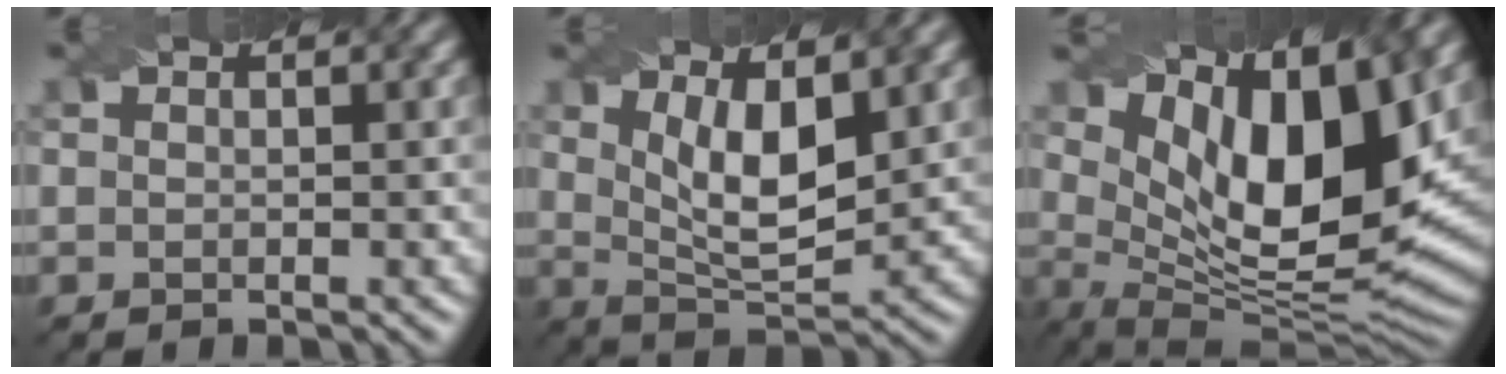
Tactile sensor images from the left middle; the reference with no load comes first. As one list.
[{"total": 5.9, "force": [2.0, 2.2, 5.1], "torque": [-0.095, -0.013, 0.042]}, {"total": 13.3, "force": [5.3, 5.3, 10.9], "torque": [-0.178, -0.007, 0.097]}]